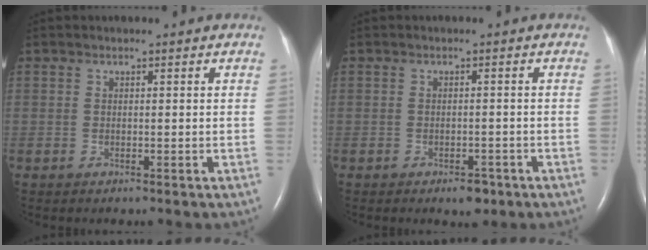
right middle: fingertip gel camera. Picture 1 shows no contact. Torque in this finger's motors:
{"motor_torque": [0.32, -0.25, 0.01, 0.00]}